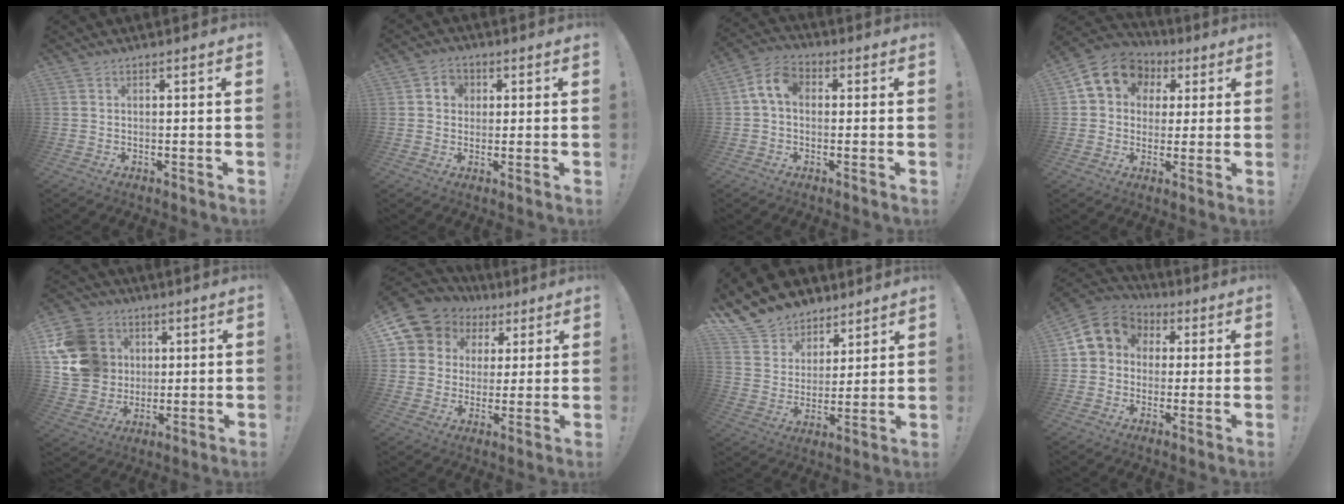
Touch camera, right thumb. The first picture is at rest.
{"total": 4.9, "force": [1.0, 4.5, 1.8], "torque": [-0.029, 0.005, 0.019]}
{"total": 8.6, "force": [1.2, 5.8, 6.2], "torque": [-0.122, 0.009, 0.027]}
{"total": 12.2, "force": [4.6, 9.9, 5.4], "torque": [-0.074, -0.016, 0.090]}
{"total": 18.2, "force": [4.2, 16.0, 7.7], "torque": [-0.135, -0.005, 0.104]}
{"total": 9.2, "force": [4.3, 7.9, 1.8], "torque": [-0.025, -0.035, 0.089]}
{"total": 13.1, "force": [10.0, 8.1, 2.3], "torque": [-0.057, -0.077, 0.193]}
{"total": 10.5, "force": [2.8, 9.0, 4.5], "torque": [-0.059, -0.003, 0.059]}